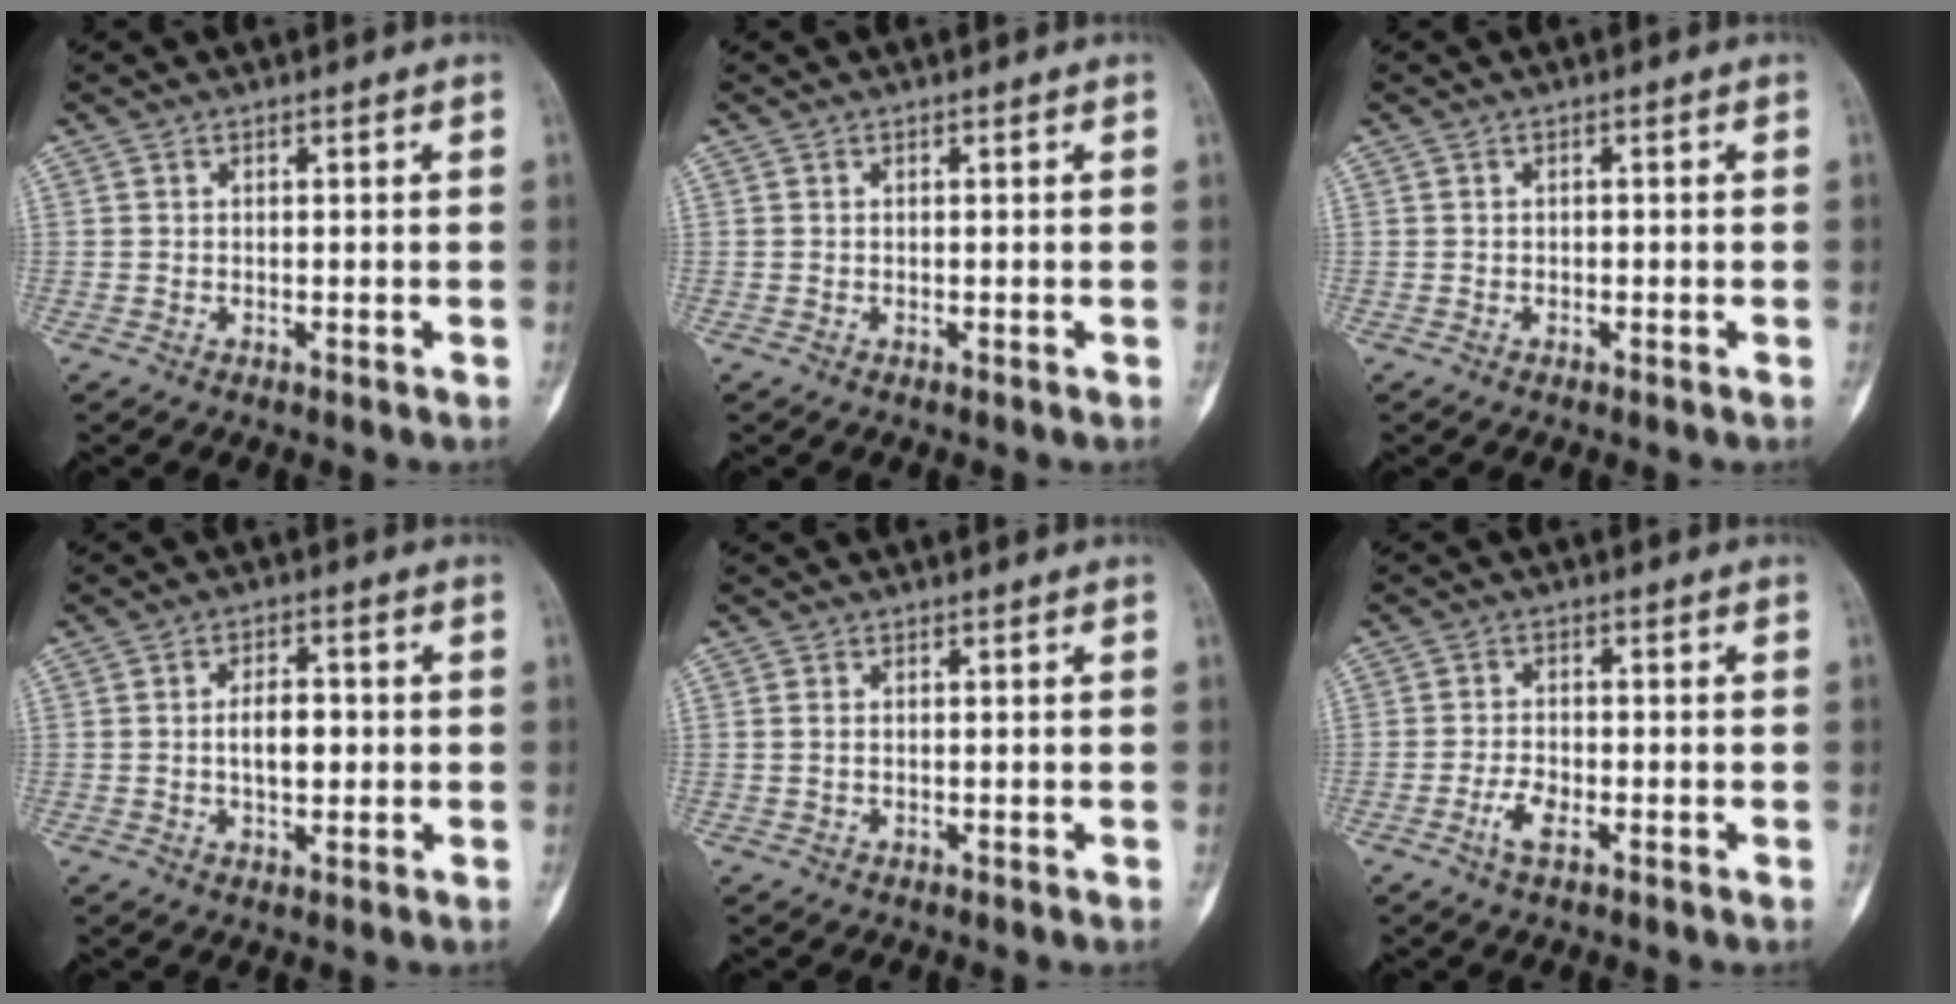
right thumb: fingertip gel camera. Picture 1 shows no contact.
{"total": 0.0}
{"total": 0.0}
{"total": 5.5, "force": [-0.1, 3.0, 4.5], "torque": [-0.064, 0.007, -0.002]}
{"total": 0.8, "force": [0.1, 0.6, 0.6], "torque": [-0.009, 0.001, 0.002]}
{"total": 3.7, "force": [-1.8, 1.6, 2.8], "torque": [-0.057, 0.009, -0.037]}